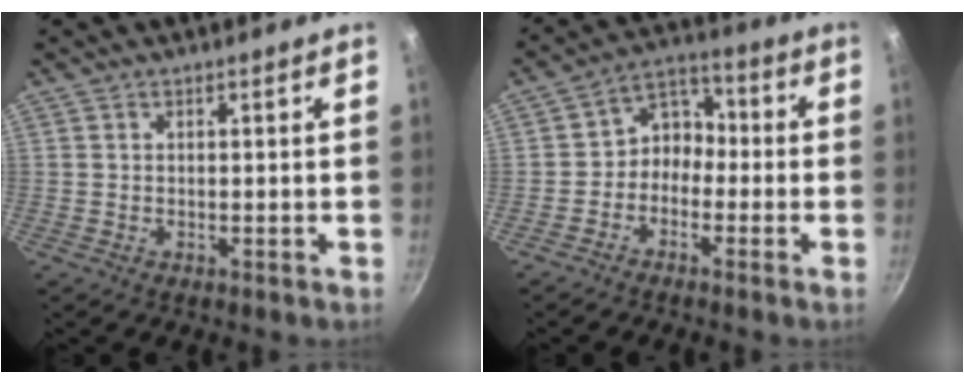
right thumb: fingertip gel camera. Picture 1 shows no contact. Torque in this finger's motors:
{"motor_torque": [-0.48, -0.05, -0.04, 0.12, 0.11]}